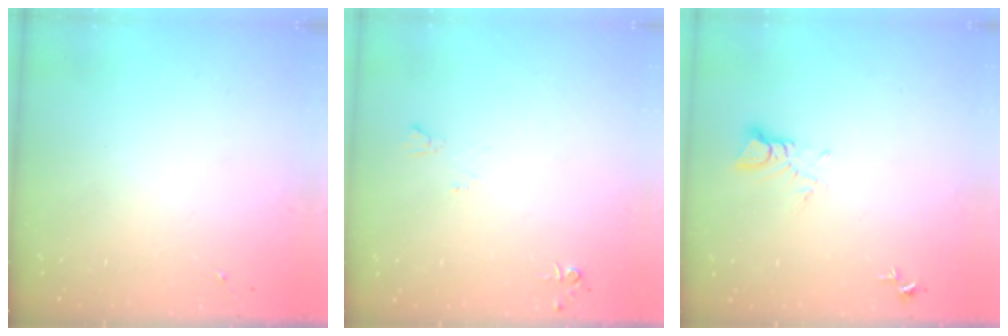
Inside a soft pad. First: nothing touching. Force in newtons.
{"total": 4.6, "press": 4.6, "slide": 0.7}
{"total": 4.0, "press": 4.0, "slide": 0.3}